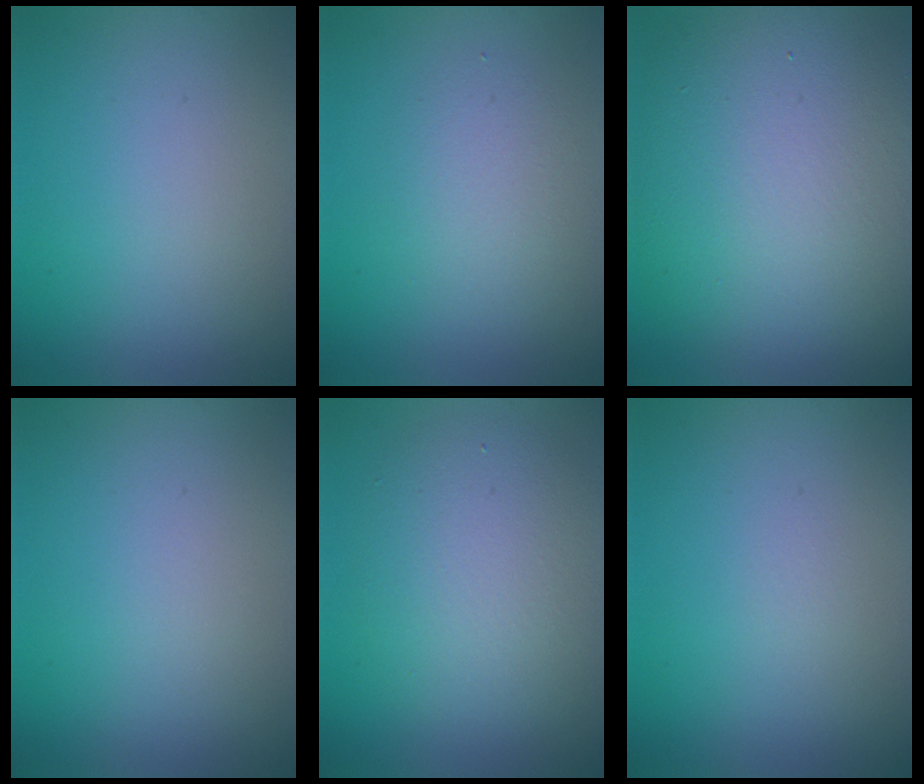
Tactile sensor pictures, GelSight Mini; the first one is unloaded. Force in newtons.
{"total": 2.6, "press": 2.6, "slide": 0.1}
{"total": 13.9, "press": 13.8, "slide": 0.9}
{"total": 0.0}
{"total": 5.8, "press": 5.8, "slide": 0.2}
{"total": 0.0}